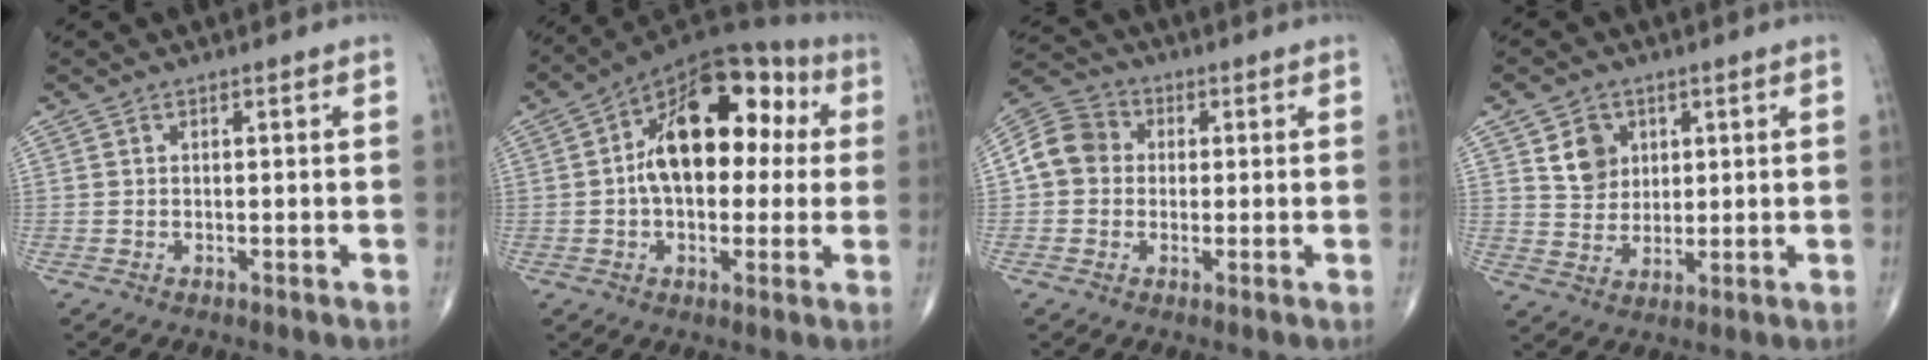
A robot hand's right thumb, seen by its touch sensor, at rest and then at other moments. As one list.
[{"total": 19.0, "force": [2.7, 10.9, 15.3], "torque": [-0.205, 0.040, 0.030]}, {"total": 7.9, "force": [0.4, 6.9, 3.8], "torque": [-0.058, 0.023, -0.007]}, {"total": 6.4, "force": [2.5, 5.3, 2.6], "torque": [-0.022, -0.014, 0.049]}]